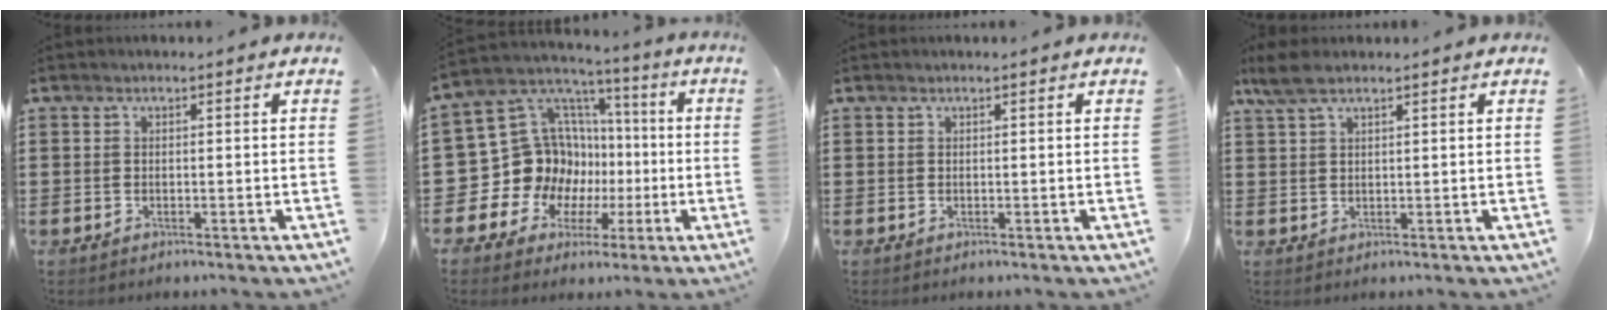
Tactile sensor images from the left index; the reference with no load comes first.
{"total": 14.8, "force": [-1.3, 14.0, 4.7], "torque": [-0.128, -0.030, 0.007]}
{"total": 0.0}
{"total": 3.9, "force": [2.4, 1.1, 2.8], "torque": [-0.067, 0.002, 0.042]}